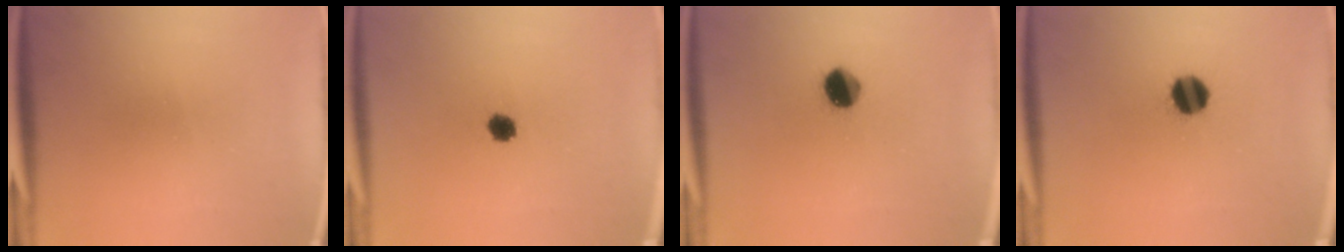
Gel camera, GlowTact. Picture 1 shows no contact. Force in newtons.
{"total": 3.0}
{"total": 6.5}
{"total": 6.9}